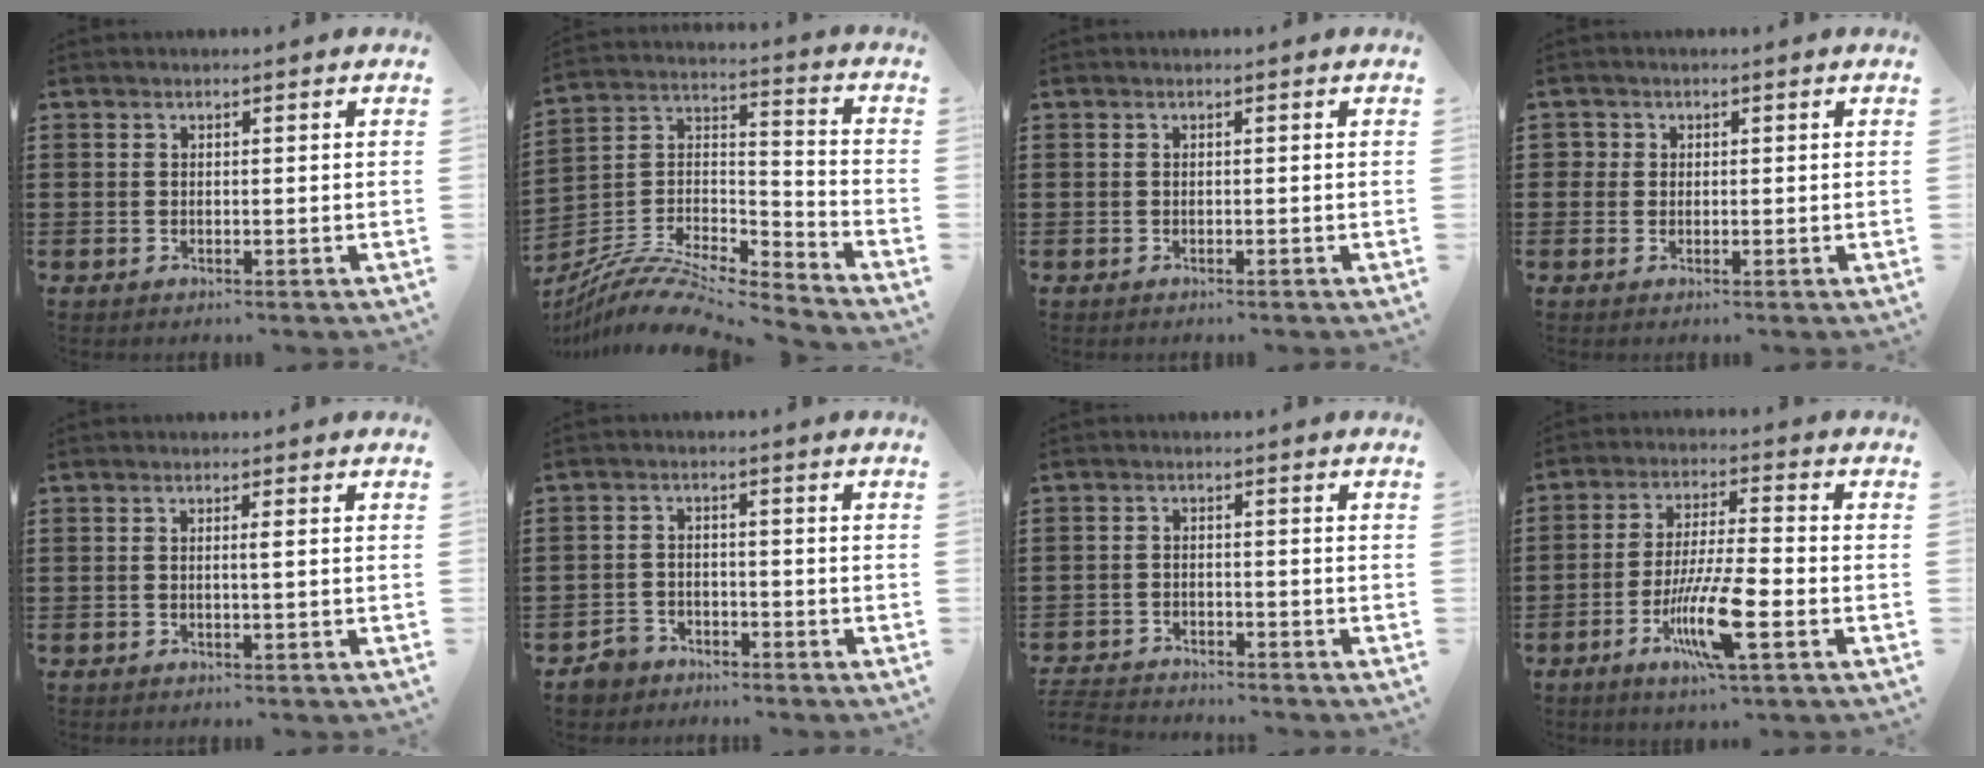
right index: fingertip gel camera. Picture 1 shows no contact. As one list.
[{"total": 9.4, "force": [-7.8, 2.6, 4.4], "torque": [-0.094, 0.008, -0.158]}, {"total": 0.0}, {"total": 1.2, "force": [0.3, 1.2, 0.1], "torque": [-0.007, 0.007, 0.005]}, {"total": 0.9, "force": [0.0, -0.1, 0.9], "torque": [-0.017, -0.002, 0.000]}, {"total": 3.2, "force": [-2.9, 1.4, 0.3], "torque": [-0.018, 0.005, -0.062]}, {"total": 3.1, "force": [-3.1, 0.1, -0.1], "torque": [-0.006, -0.004, -0.066]}, {"total": 10.5, "force": [-4.2, 1.6, 9.5], "torque": [-0.191, -0.012, -0.080]}]